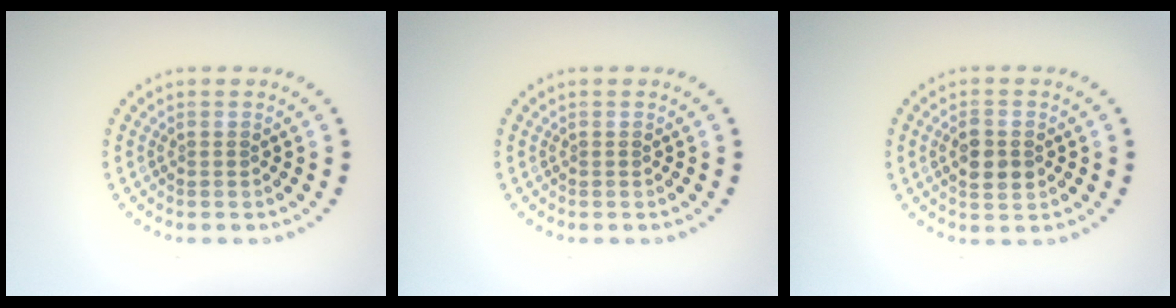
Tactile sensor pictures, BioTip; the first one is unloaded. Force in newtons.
{"total": 0.0}
{"total": 2.6, "press": 2.6, "slide": 0.2}